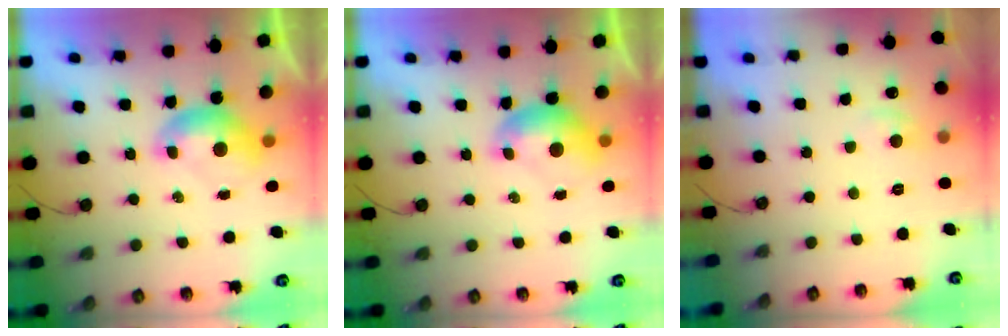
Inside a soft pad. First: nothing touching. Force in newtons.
{"total": 0.6, "press": 0.1, "slide": 0.6}
{"total": 0.8, "press": 0.3, "slide": 0.8}